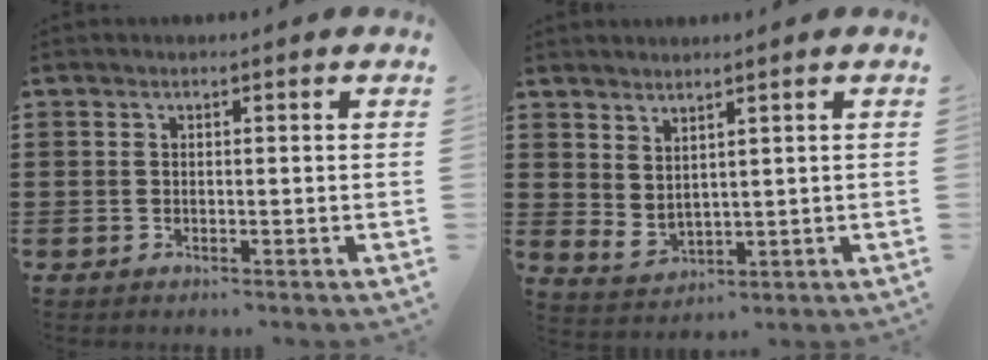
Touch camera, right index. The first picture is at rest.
{"total": 2.3, "force": [2.0, 0.8, 0.8], "torque": [-0.030, -0.007, 0.037]}